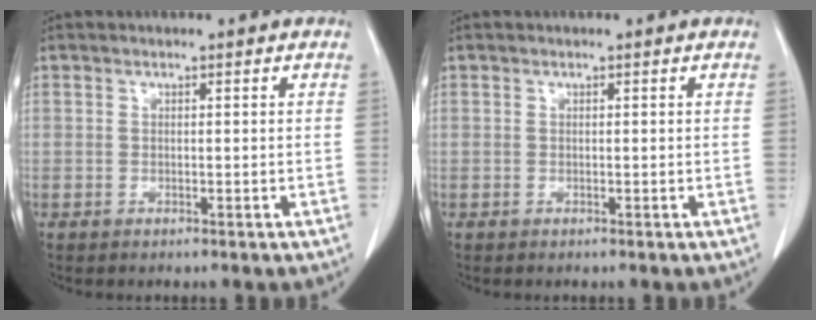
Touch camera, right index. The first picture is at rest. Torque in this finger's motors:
{"motor_torque": [0.00, 0.01, 0.00, 0.00]}